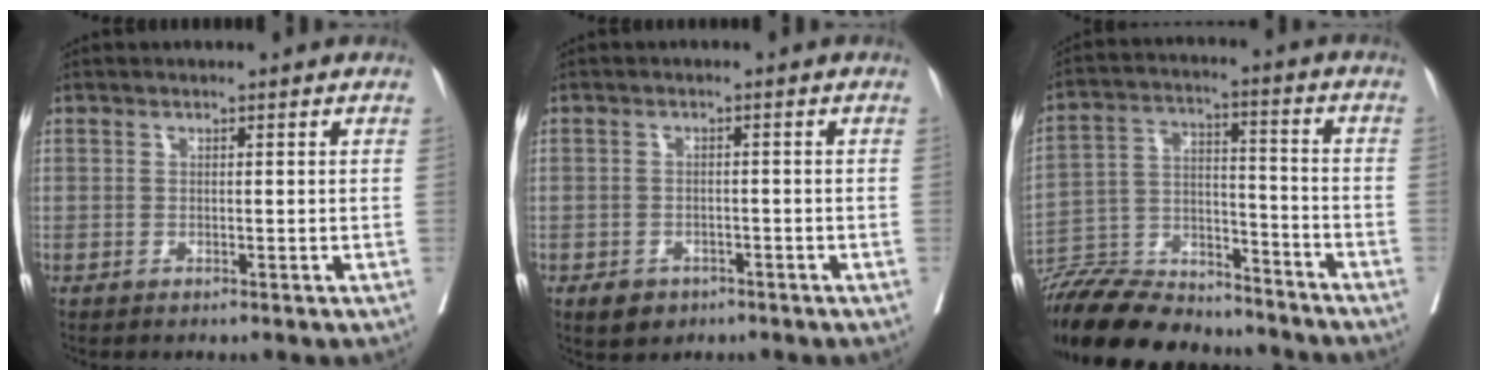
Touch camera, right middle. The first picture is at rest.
{"total": 3.2, "force": [-2.1, 2.2, 1.1], "torque": [-0.017, 0.003, -0.025]}
{"total": 20.1, "force": [-18.5, 4.4, 6.6], "torque": [-0.140, -0.005, -0.301]}